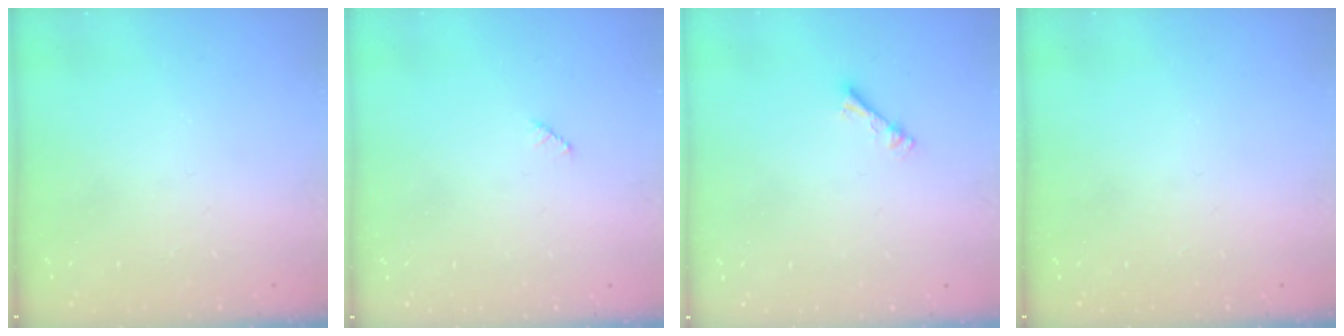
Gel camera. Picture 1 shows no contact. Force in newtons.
{"total": 2.5, "press": 2.5, "slide": 0.3}
{"total": 2.4, "press": 2.4, "slide": 0.4}
{"total": 0.0}